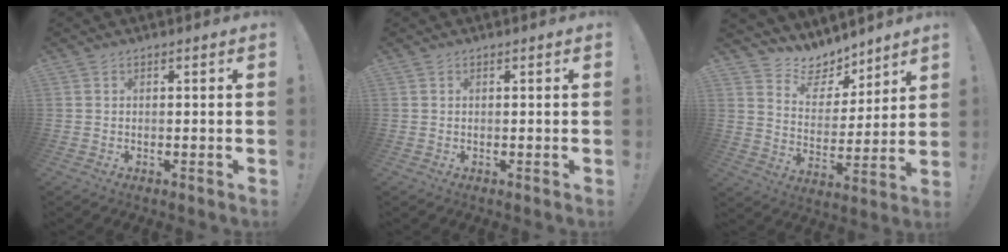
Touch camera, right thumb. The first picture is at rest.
{"total": 0.0}
{"total": 8.2, "force": [7.1, 4.0, 0.5], "torque": [-0.029, -0.068, 0.138]}